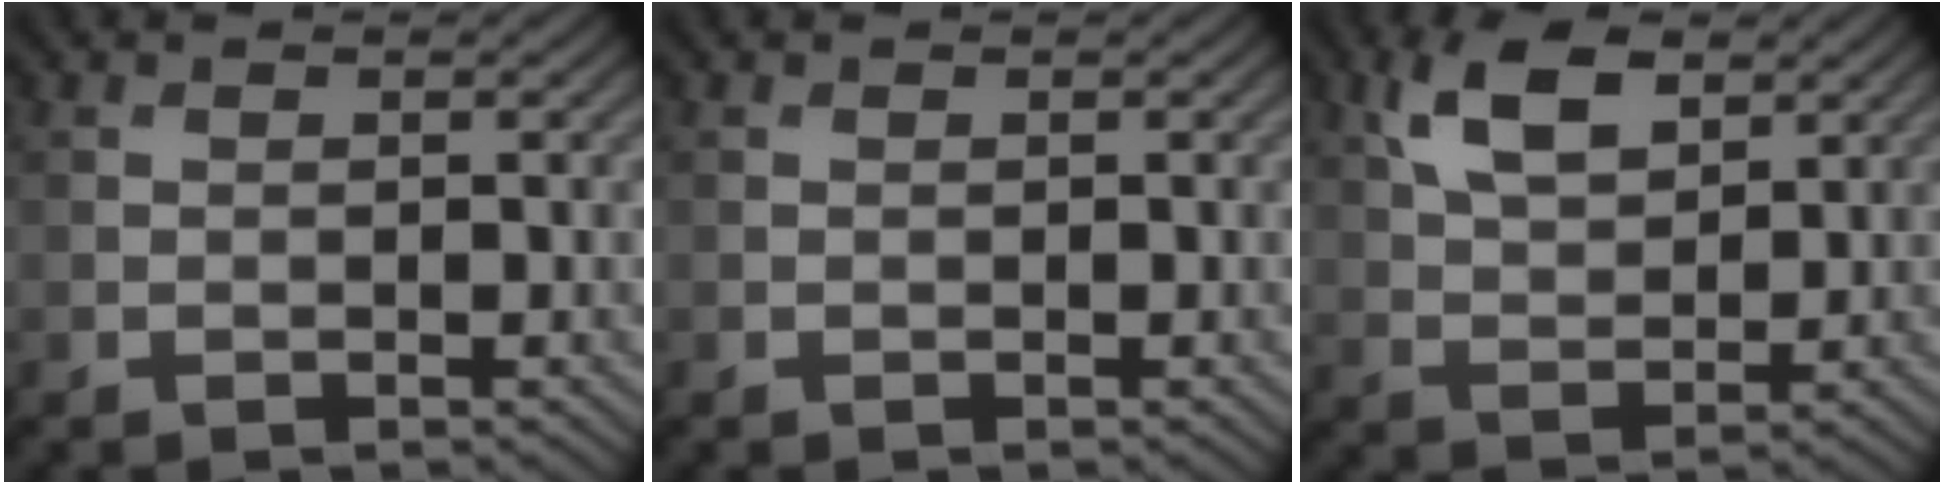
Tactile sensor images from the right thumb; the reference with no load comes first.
{"total": 0.0}
{"total": 6.9, "force": [3.6, 3.4, 4.8], "torque": [-0.103, 0.003, 0.069]}